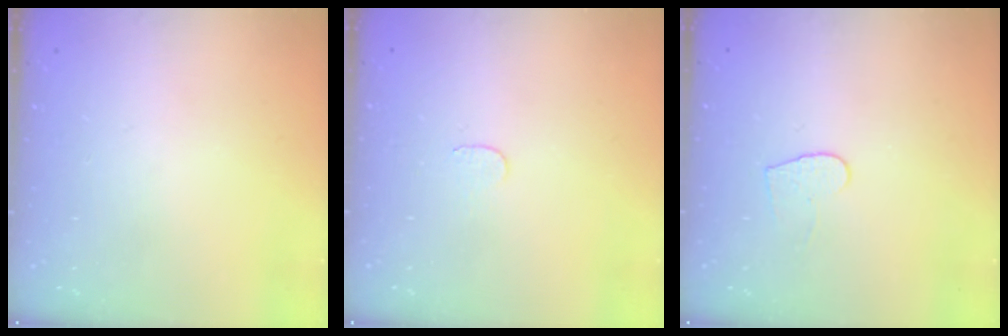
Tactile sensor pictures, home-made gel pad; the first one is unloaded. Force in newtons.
{"total": 3.0, "press": 3.0, "slide": 0.3}
{"total": 4.7, "press": 4.7, "slide": 0.4}